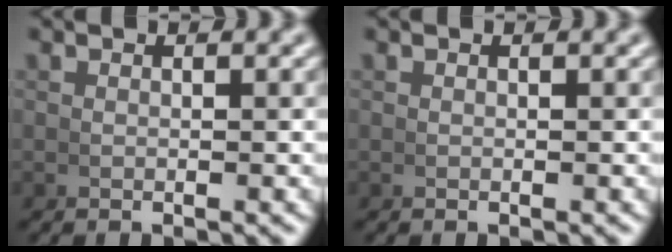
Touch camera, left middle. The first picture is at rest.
{"total": 0.0}